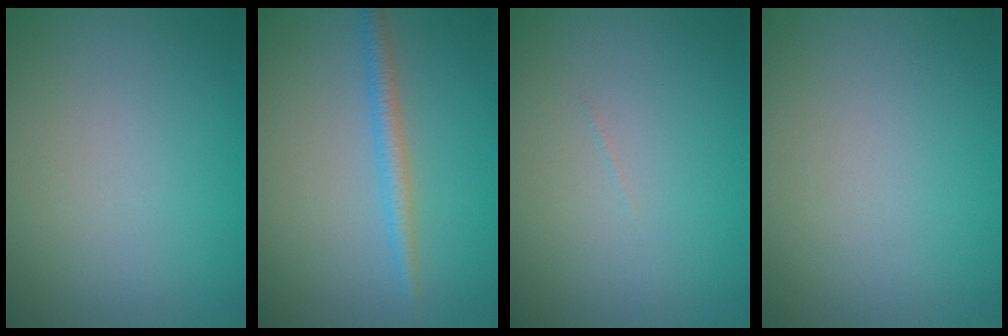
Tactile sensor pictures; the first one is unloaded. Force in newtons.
{"total": 2.1, "press": 2.1, "slide": 0.0}
{"total": 0.0}
{"total": 0.0}